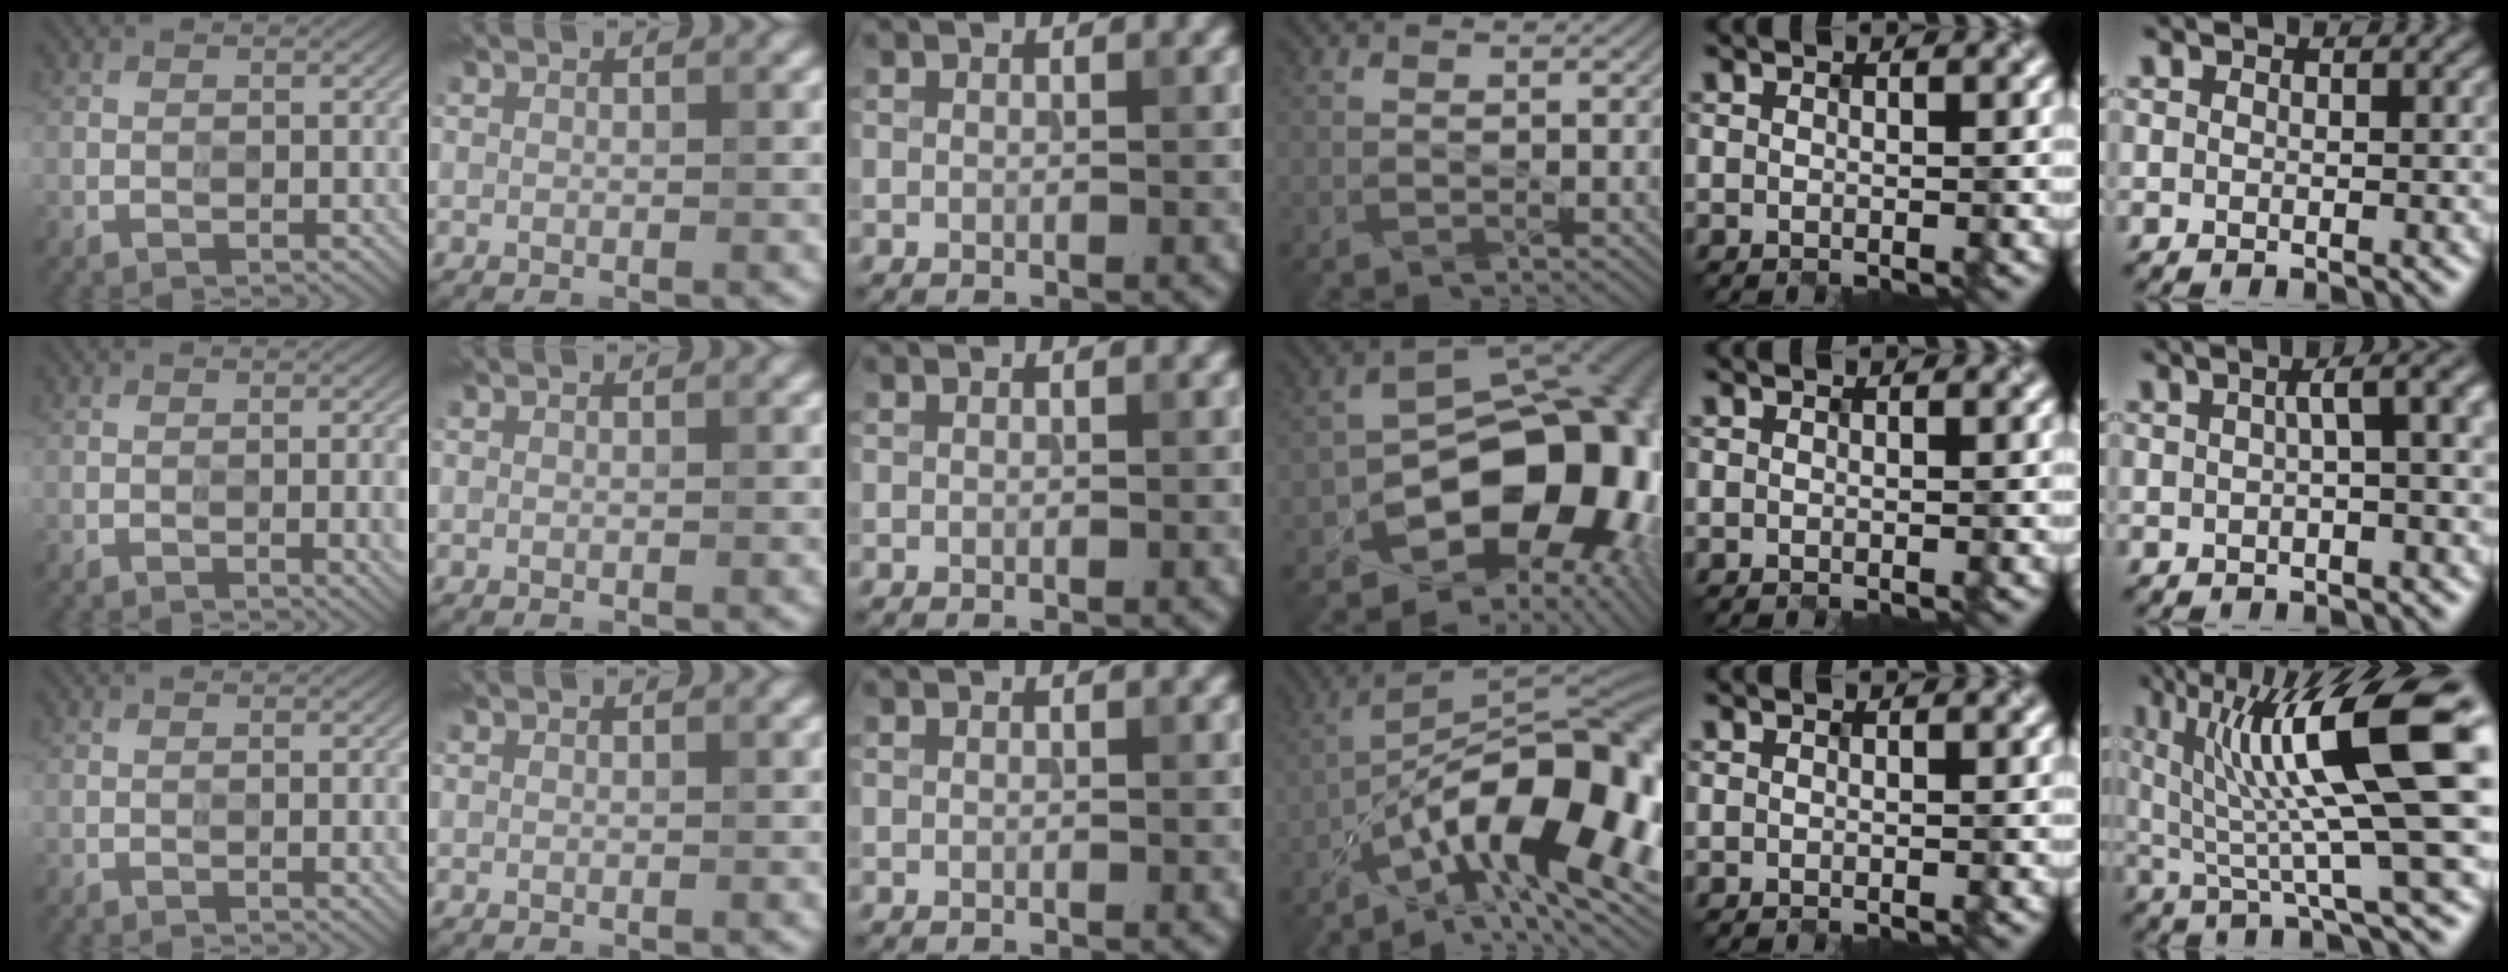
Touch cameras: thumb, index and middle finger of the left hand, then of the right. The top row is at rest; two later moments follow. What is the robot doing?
{"motion": "extract", "object": "connector and pipe"}